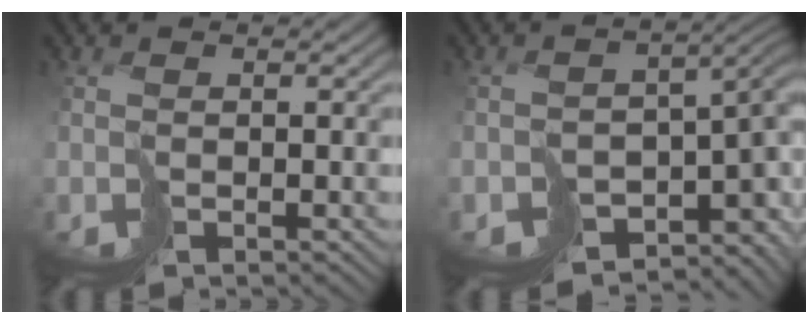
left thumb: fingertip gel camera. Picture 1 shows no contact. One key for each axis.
{"total": 8.1, "fx": -3.5, "fy": 4.6, "fz": 5.6, "tx": -0.083, "ty": -0.040, "tz": -0.020}